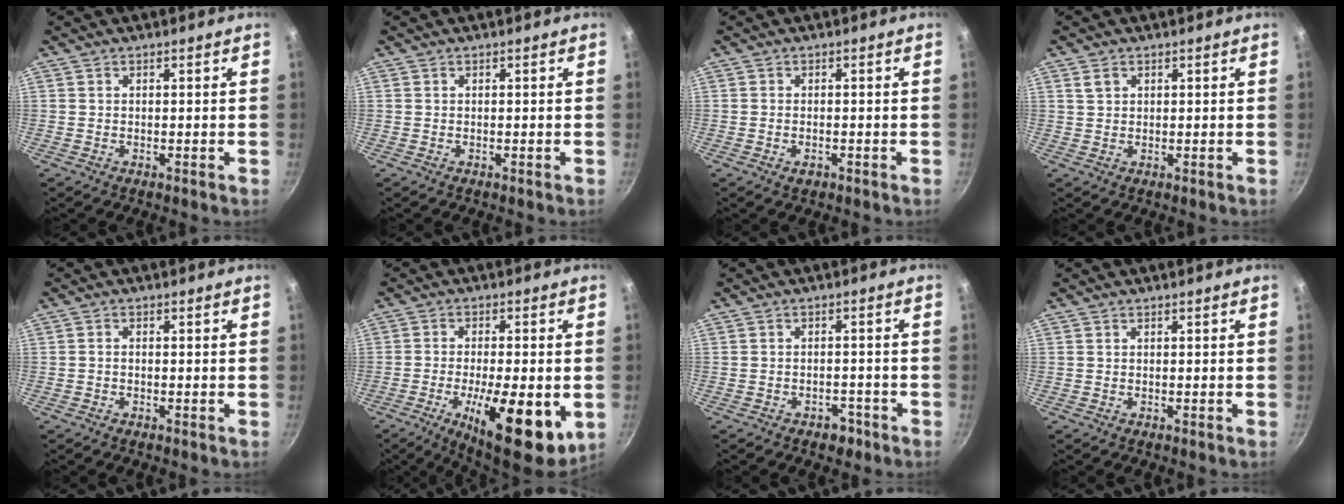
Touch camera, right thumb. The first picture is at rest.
{"total": 0.0}
{"total": 1.5, "force": [-0.8, 0.9, 1.0], "torque": [-0.017, 0.005, -0.010]}
{"total": 1.9, "force": [1.0, 1.3, 0.9], "torque": [-0.014, 0.001, 0.022]}
{"total": 0.8, "force": [-0.3, 0.5, 0.5], "torque": [-0.006, 0.001, -0.009]}
{"total": 16.8, "force": [-4.2, 5.7, 15.2], "torque": [-0.215, -0.024, -0.046]}
{"total": 3.1, "force": [-2.1, 1.9, 1.3], "torque": [-0.010, 0.015, -0.027]}
{"total": 0.0}